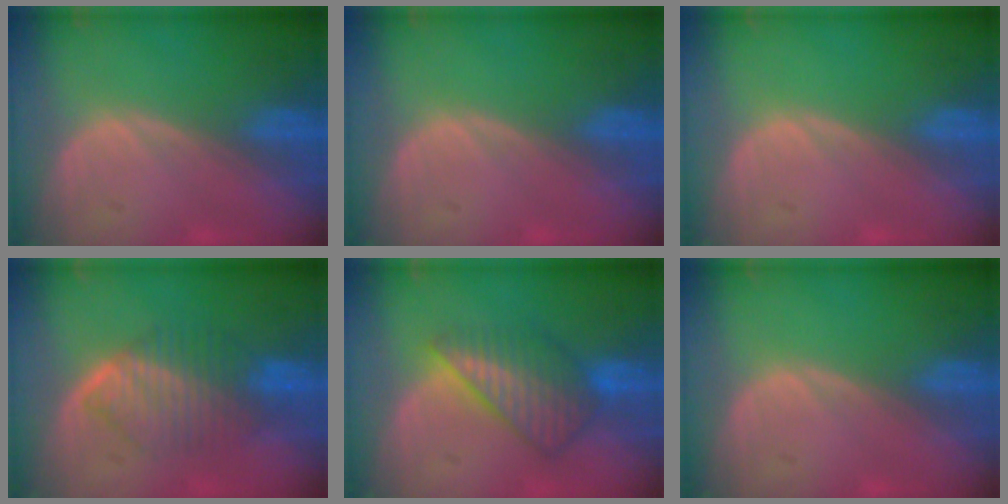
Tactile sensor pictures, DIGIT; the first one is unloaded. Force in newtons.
{"total": 0.0}
{"total": 0.0}
{"total": 6.7, "press": 6.7, "slide": 0.7}
{"total": 7.3, "press": 6.9, "slide": 2.2}
{"total": 0.0}